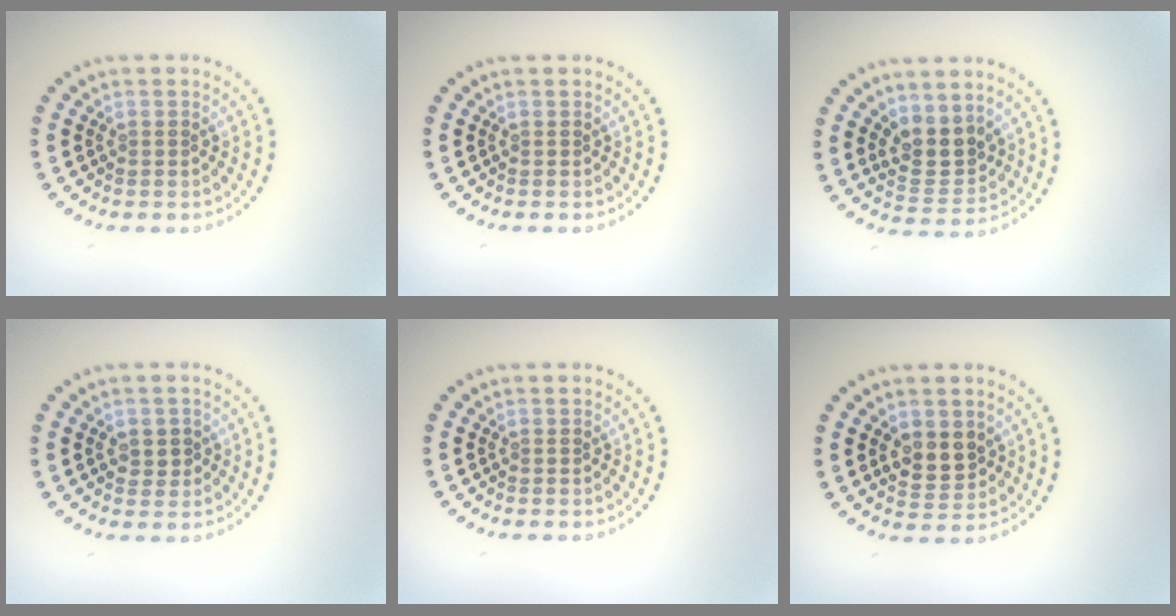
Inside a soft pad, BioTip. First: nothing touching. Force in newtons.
{"total": 0.0}
{"total": 3.4, "press": 3.0, "slide": 1.6}
{"total": 1.3, "press": 1.3, "slide": 0.3}
{"total": 0.0}
{"total": 2.7, "press": 2.6, "slide": 0.8}